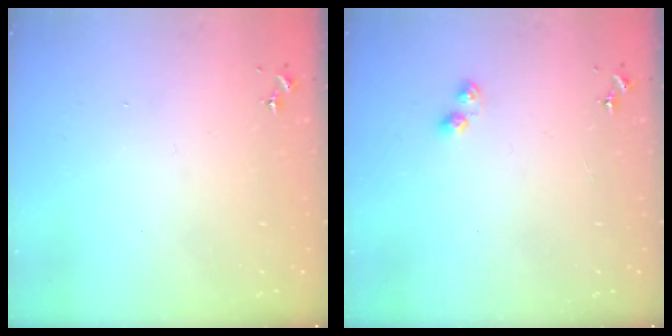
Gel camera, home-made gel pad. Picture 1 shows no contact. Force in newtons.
{"total": 3.2, "press": 3.2, "slide": 0.4}